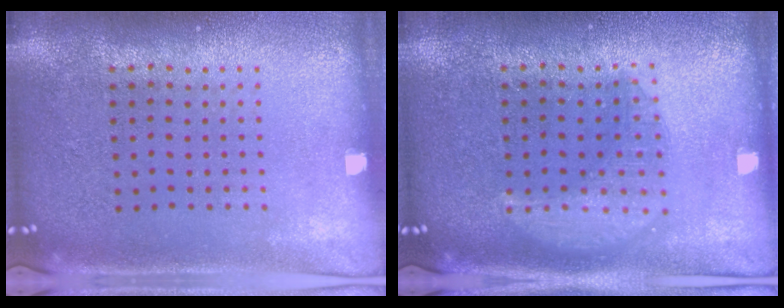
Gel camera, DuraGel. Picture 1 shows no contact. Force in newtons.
{"total": 2.6, "press": 2.6, "slide": 0.4}